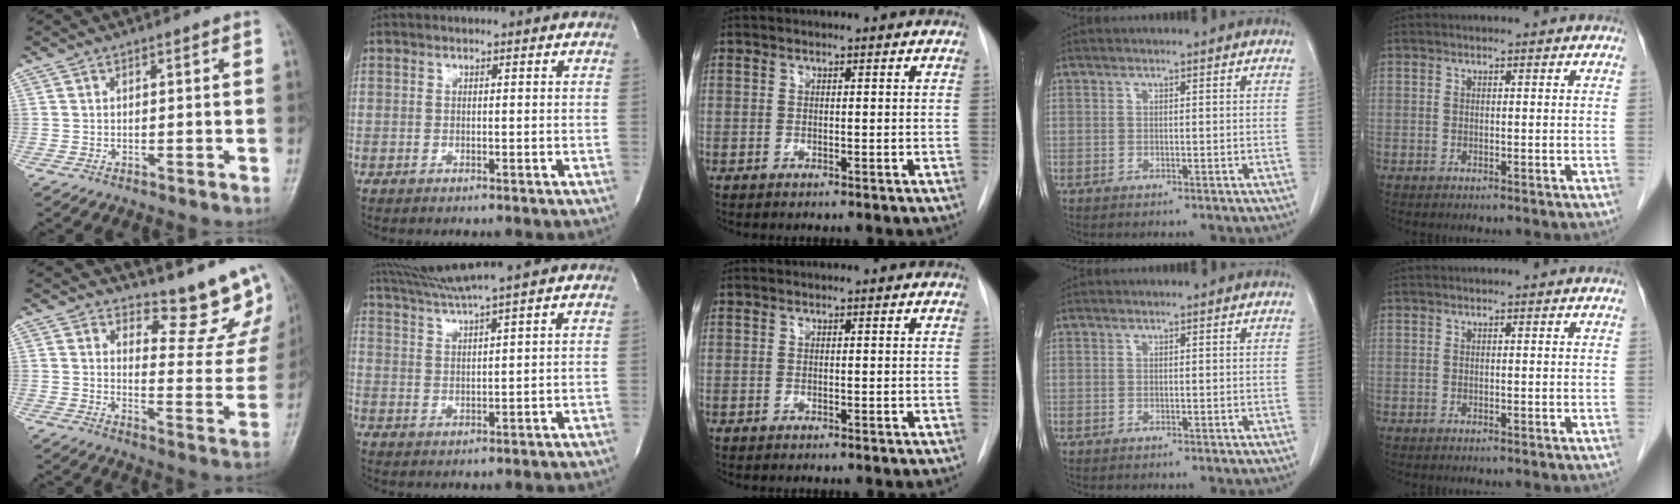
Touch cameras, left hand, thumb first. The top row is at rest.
{"thumb": {"total": 12.1, "force": [11.3, 3.3, 2.9], "torque": [-0.001, -0.125, 0.134]}, "index": {"total": 7.4, "force": [6.3, -2.5, 2.8], "torque": [-0.057, 0.003, 0.121]}}